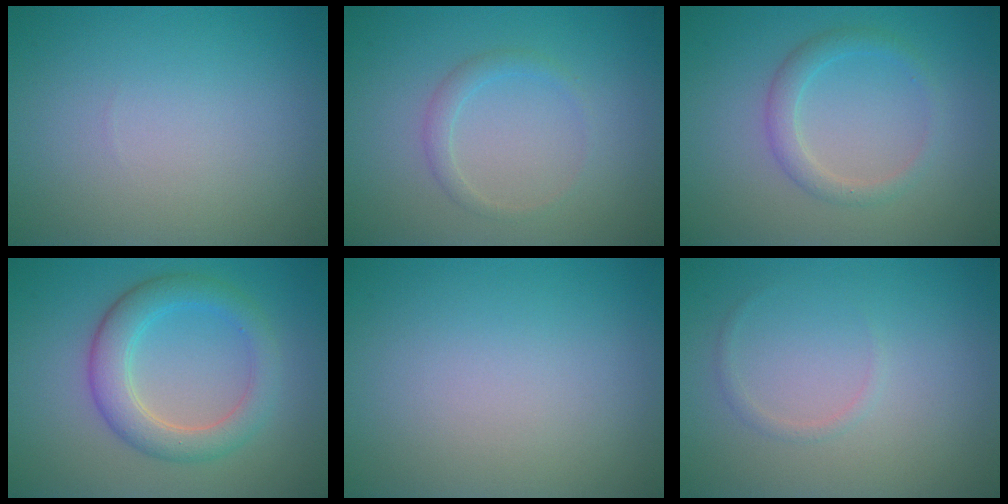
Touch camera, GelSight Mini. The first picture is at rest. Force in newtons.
{"total": 1.4, "press": 1.4, "slide": 0.1}
{"total": 2.1, "press": 2.1, "slide": 0.1}
{"total": 4.5, "press": 4.4, "slide": 0.4}
{"total": 0.0}
{"total": 0.7, "press": 0.7, "slide": 0.0}